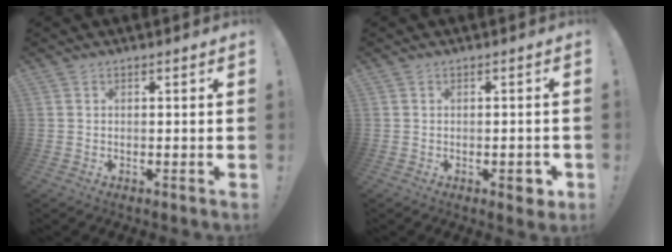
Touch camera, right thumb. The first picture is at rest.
{"total": 3.6, "force": [-1.6, 1.4, 2.9], "torque": [-0.029, 0.003, -0.025]}